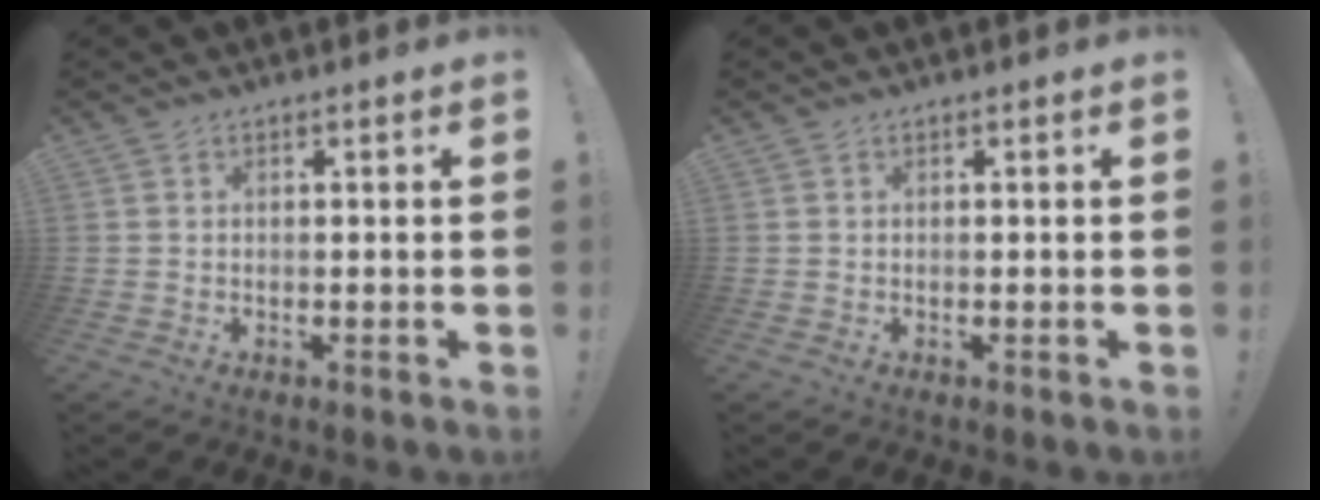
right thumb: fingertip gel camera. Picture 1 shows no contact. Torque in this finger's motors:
{"motor_torque": [0.00, 0.00, 0.02, 0.00, 0.00]}